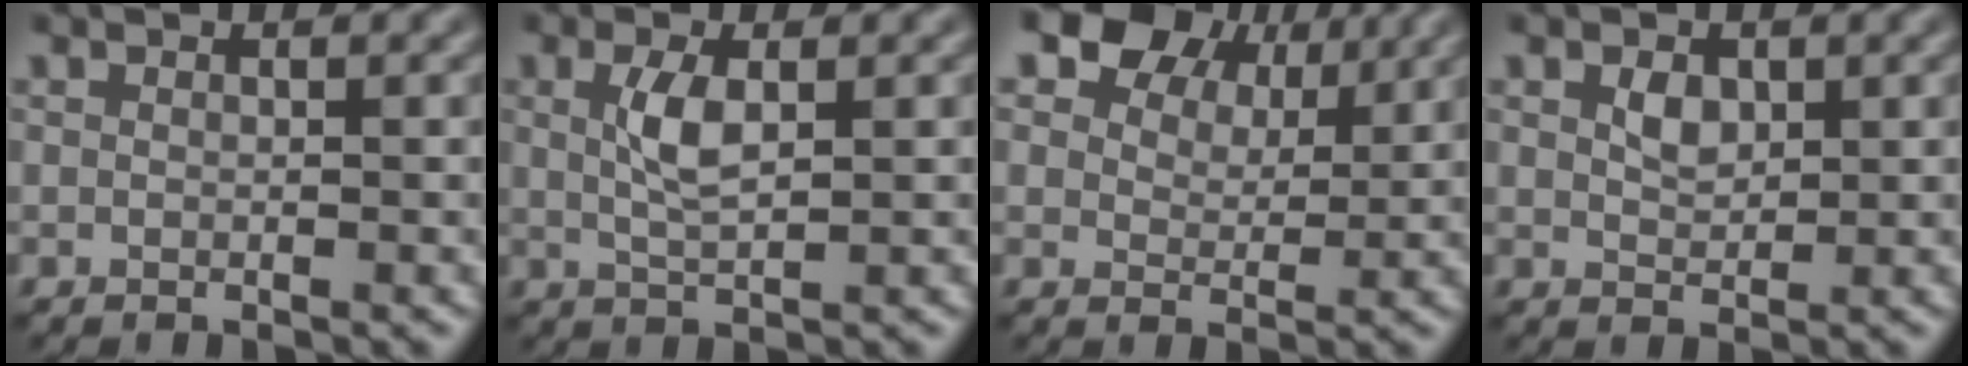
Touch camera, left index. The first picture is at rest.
{"total": 2.8, "force": [0.7, 1.0, 2.5], "torque": [-0.058, 0.003, 0.013]}
{"total": 7.9, "force": [5.3, 4.6, 3.5], "torque": [-0.073, 0.007, 0.090]}
{"total": 1.6, "force": [0.7, 1.1, 1.0], "torque": [-0.020, 0.001, 0.014]}